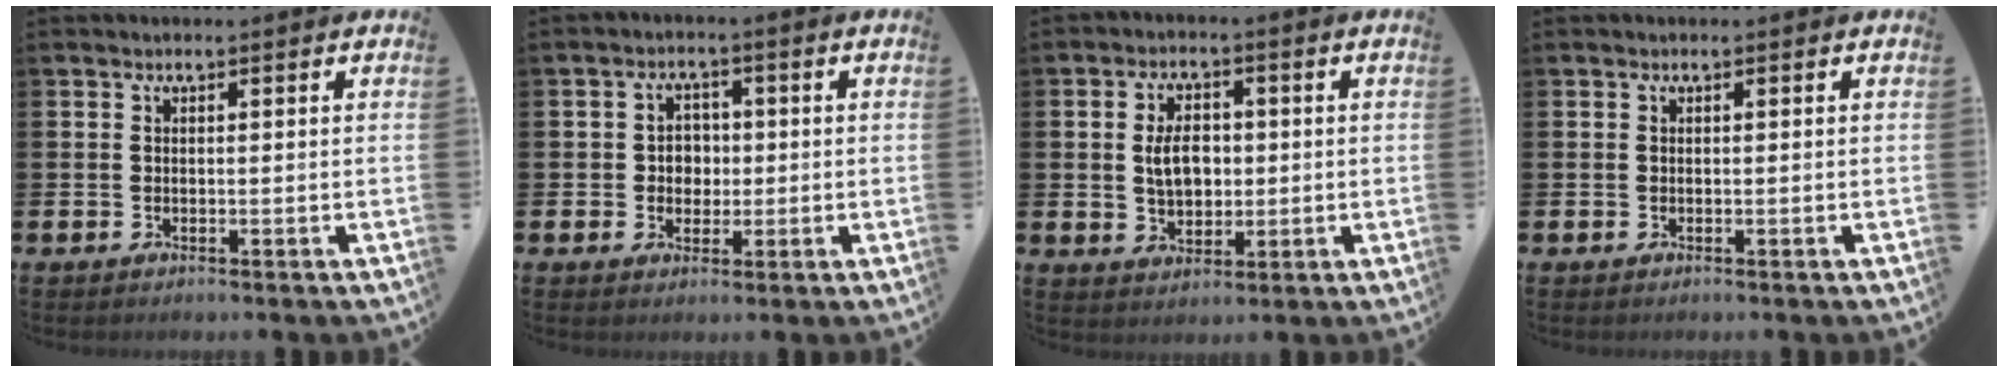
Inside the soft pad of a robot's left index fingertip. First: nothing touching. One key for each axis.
{"total": 3.2, "fx": 0.3, "fy": 2.9, "fz": 1.3, "tx": -0.013, "ty": 0.001, "tz": -0.005}
{"total": 5.0, "fx": 0.6, "fy": 3.3, "fz": 3.7, "tx": -0.056, "ty": 0.005, "tz": 0.003}
{"total": 0.0}